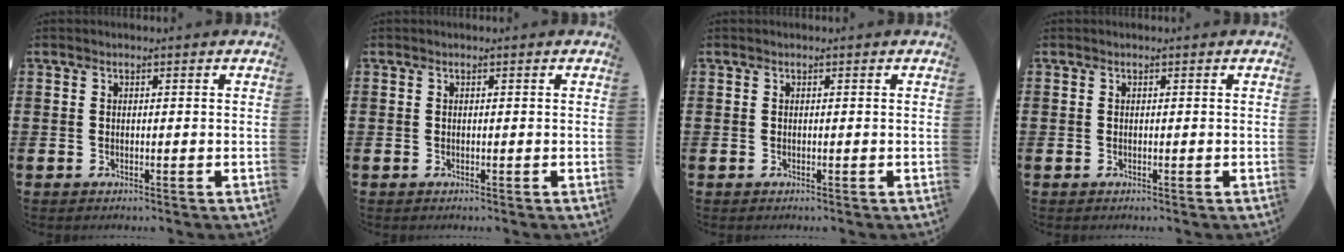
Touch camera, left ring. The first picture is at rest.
{"total": 0.0}
{"total": 0.0}
{"total": 0.0}